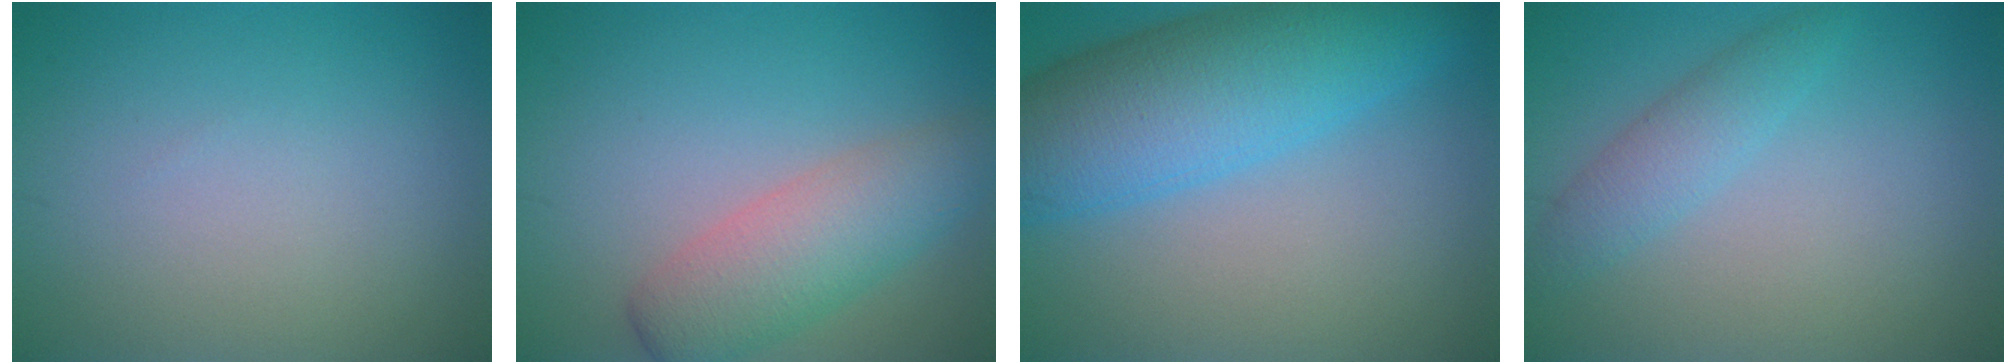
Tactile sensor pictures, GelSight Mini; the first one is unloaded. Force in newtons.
{"total": 5.1, "press": 5.1, "slide": 0.2}
{"total": 10.0, "press": 10.0, "slide": 0.3}
{"total": 2.5, "press": 2.5, "slide": 0.2}